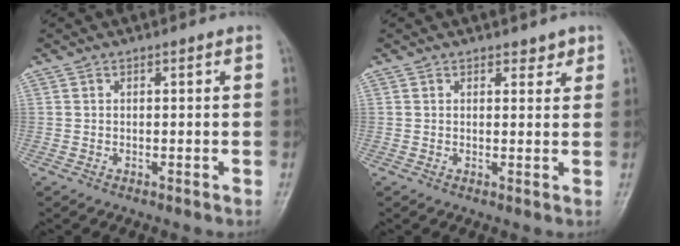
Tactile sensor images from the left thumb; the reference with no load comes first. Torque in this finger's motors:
{"motor_torque": [-0.22, 0.04, -0.12, -0.13, 0.03]}